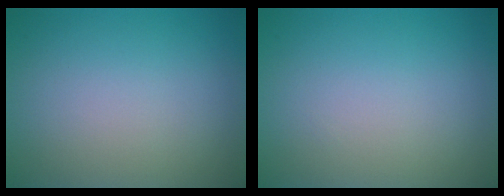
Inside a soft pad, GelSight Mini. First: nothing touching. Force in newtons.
{"total": 0.0}